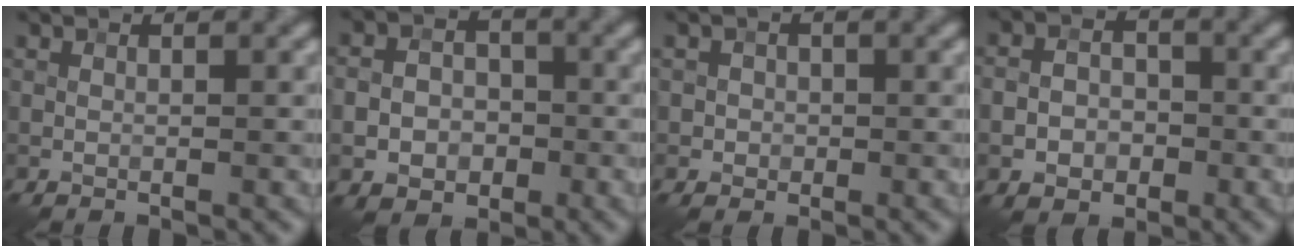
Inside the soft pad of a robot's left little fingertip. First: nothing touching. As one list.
[{"total": 5.1, "force": [-1.5, 4.3, 2.4], "torque": [-0.032, -0.009, -0.037]}, {"total": 1.2, "force": [-0.2, 1.2, 0.2], "torque": [0.007, -0.003, -0.001]}, {"total": 4.1, "force": [-1.4, 3.3, 2.1], "torque": [-0.028, -0.004, -0.032]}]